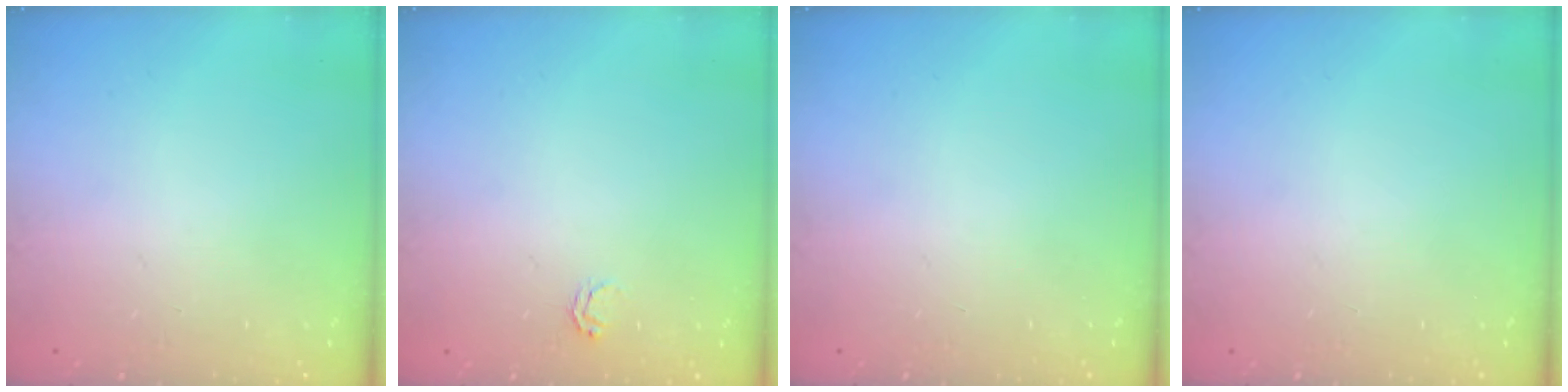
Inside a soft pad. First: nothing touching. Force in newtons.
{"total": 2.5, "press": 2.5, "slide": 0.2}
{"total": 0.0}
{"total": 0.0}